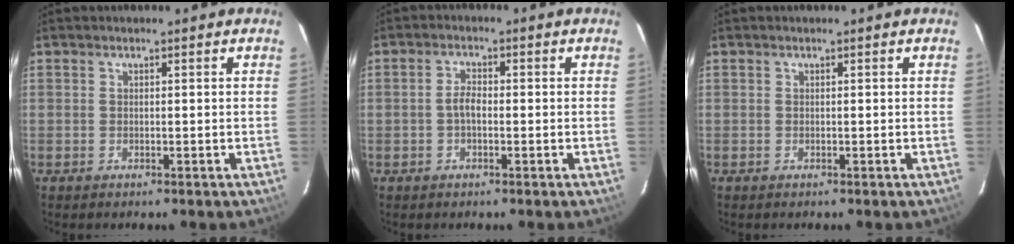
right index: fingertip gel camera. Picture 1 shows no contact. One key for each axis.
{"total": 2.4, "fx": -0.5, "fy": 1.2, "fz": 2.1, "tx": -0.043, "ty": 0.008, "tz": -0.010}
{"total": 0.0}